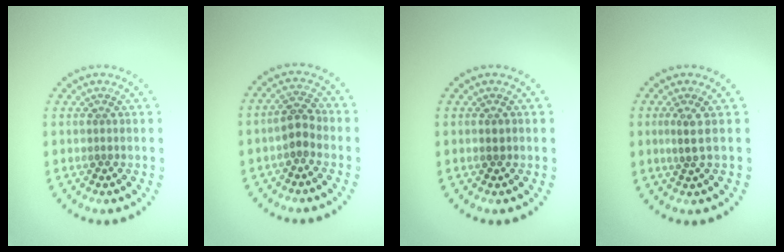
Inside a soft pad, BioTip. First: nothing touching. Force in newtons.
{"total": 2.2, "press": 2.1, "slide": 0.6}
{"total": 0.8, "press": 0.7, "slide": 0.2}
{"total": 1.4, "press": 0.9, "slide": 1.0}